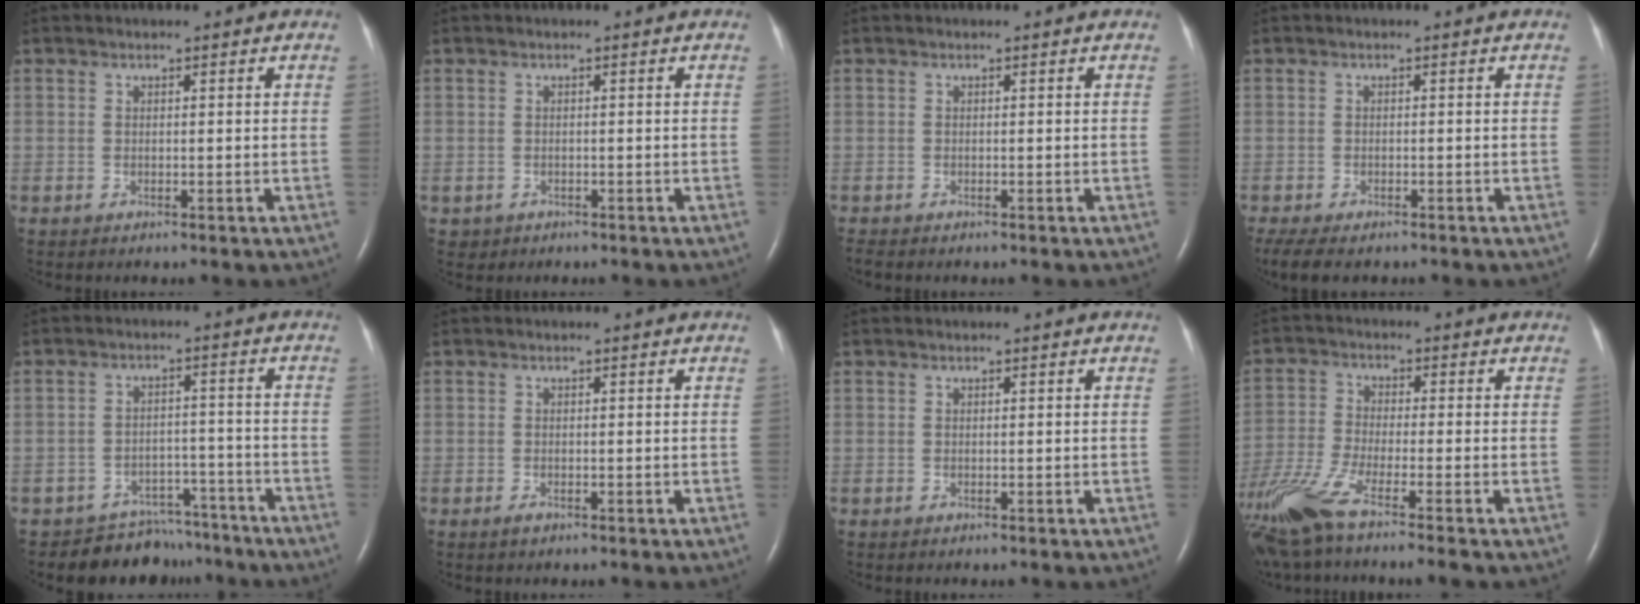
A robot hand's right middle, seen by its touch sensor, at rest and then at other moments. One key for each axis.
{"total": 1.0, "fx": -0.5, "fy": 0.9, "fz": 0.0, "tx": -0.006, "ty": 0.003, "tz": -0.003}
{"total": 0.8, "fx": -0.7, "fy": 0.1, "fz": 0.3, "tx": -0.010, "ty": -0.004, "tz": -0.013}
{"total": 7.7, "fx": -5.7, "fy": 3.1, "fz": 4.1, "tx": -0.084, "ty": -0.012, "tz": -0.087}
{"total": 7.3, "fx": -6.4, "fy": 3.4, "fz": -0.5, "tx": 0.021, "ty": 0.026, "tz": -0.094}
{"total": 0.8, "fx": -0.5, "fy": 0.3, "fz": 0.5, "tx": -0.014, "ty": -0.002, "tz": -0.007}
{"total": 0.0}
{"total": 11.6, "fx": -8.4, "fy": -0.1, "fz": 7.9, "tx": -0.169, "ty": -0.034, "tz": -0.161}